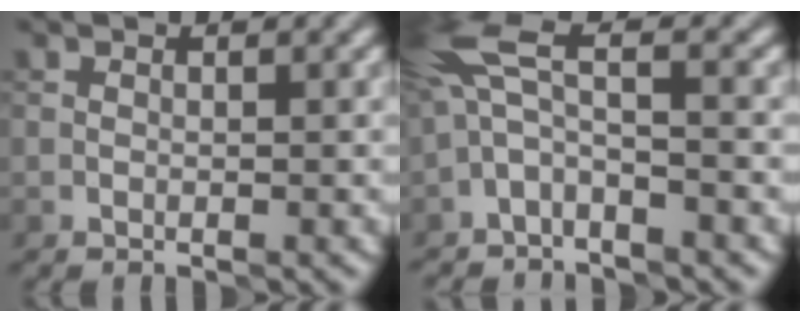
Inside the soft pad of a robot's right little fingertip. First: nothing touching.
{"total": 4.2, "force": [-0.8, 1.3, 3.9], "torque": [-0.091, 0.014, -0.033]}